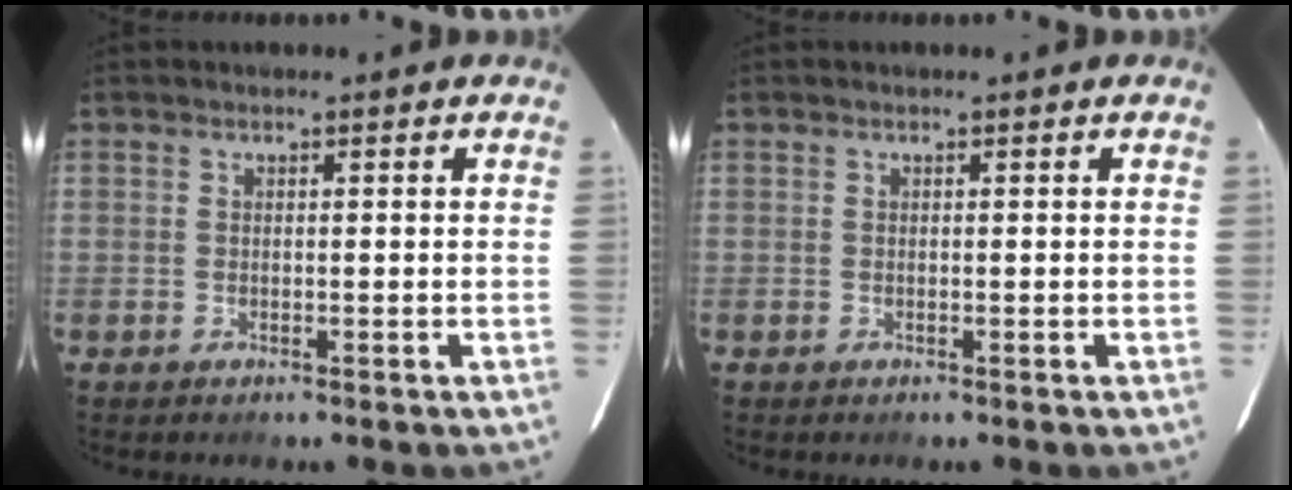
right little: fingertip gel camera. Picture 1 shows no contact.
{"total": 0.0}